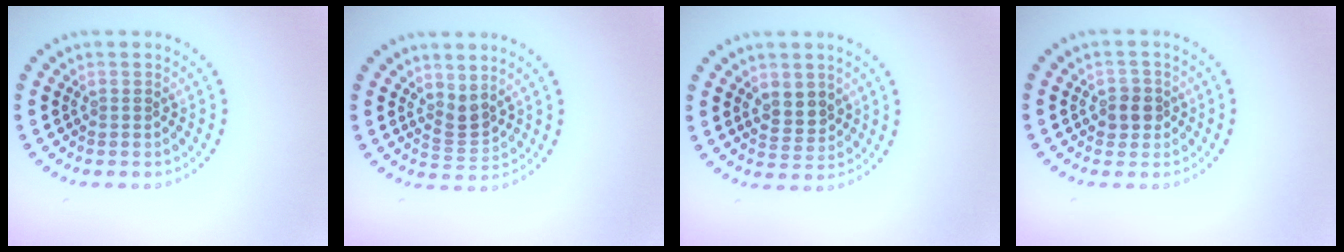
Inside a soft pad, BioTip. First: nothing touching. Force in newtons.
{"total": 2.0, "press": 1.3, "slide": 1.5}
{"total": 2.4, "press": 2.3, "slide": 0.8}
{"total": 1.8, "press": 1.7, "slide": 0.8}